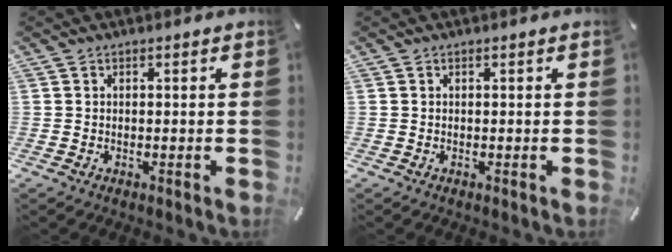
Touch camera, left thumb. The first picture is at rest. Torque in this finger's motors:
{"motor_torque": [-0.01, 0.01, -0.05, 0.06, 0.00]}